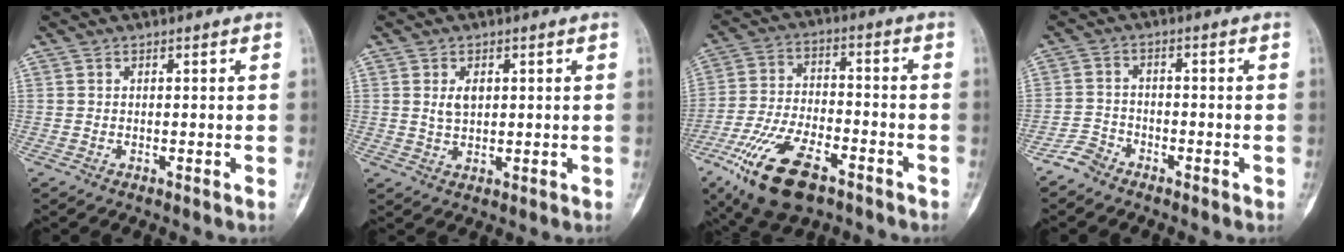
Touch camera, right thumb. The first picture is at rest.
{"total": 3.5, "force": [0.8, 2.4, 2.4], "torque": [-0.026, -0.004, 0.016]}
{"total": 17.0, "force": [-9.6, 7.7, 11.7], "torque": [-0.217, 0.032, -0.169]}
{"total": 3.8, "force": [-3.2, 2.1, 0.3], "torque": [0.002, 0.015, -0.070]}